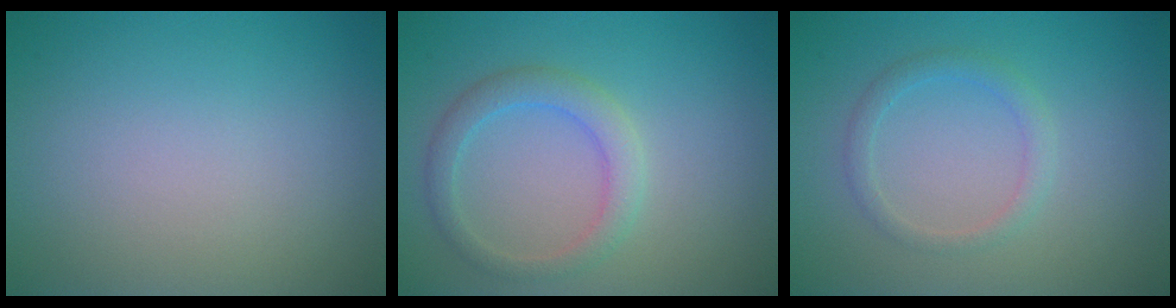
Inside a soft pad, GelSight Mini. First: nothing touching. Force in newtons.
{"total": 2.7, "press": 2.7, "slide": 0.0}
{"total": 1.6, "press": 1.6, "slide": 0.0}